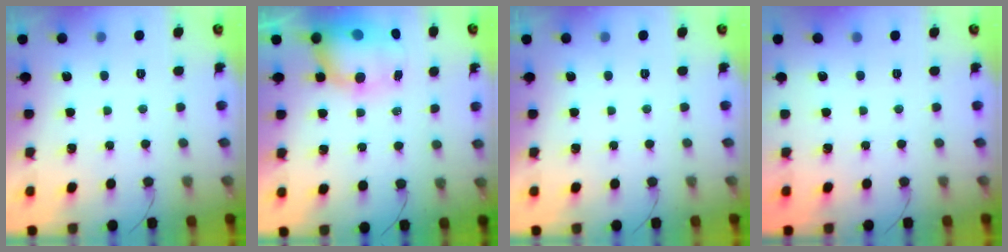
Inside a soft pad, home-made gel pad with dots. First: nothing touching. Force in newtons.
{"total": 10.4, "press": 10.2, "slide": 2.1}
{"total": 0.0}
{"total": 0.0}